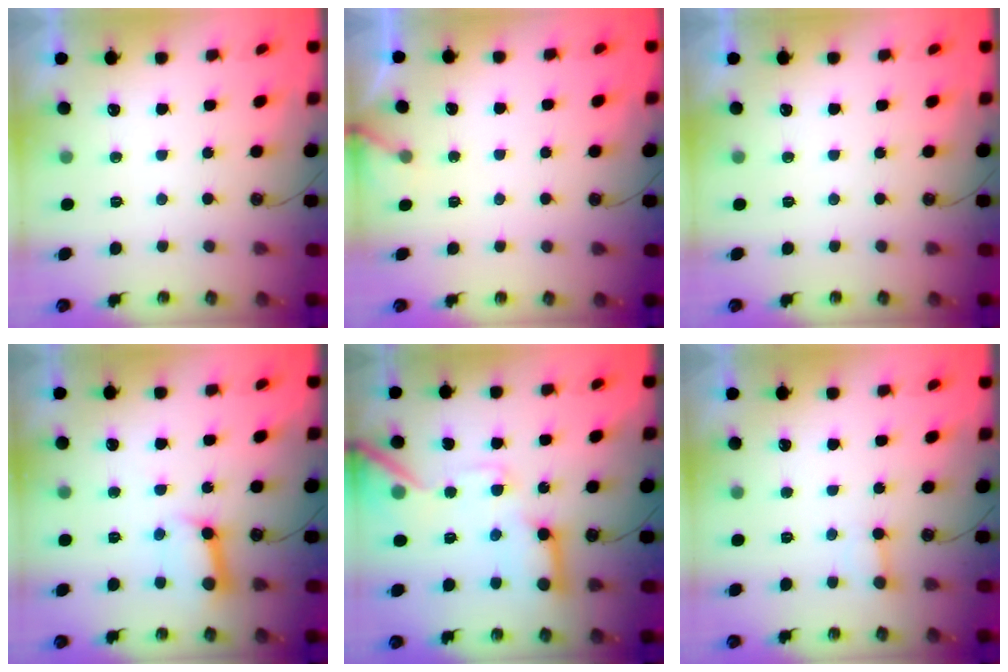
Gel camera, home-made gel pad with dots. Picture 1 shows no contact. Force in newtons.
{"total": 3.1, "press": 3.1, "slide": 0.2}
{"total": 0.0}
{"total": 10.5, "press": 10.4, "slide": 1.2}
{"total": 16.8, "press": 16.7, "slide": 1.9}
{"total": 2.6, "press": 2.6, "slide": 0.2}